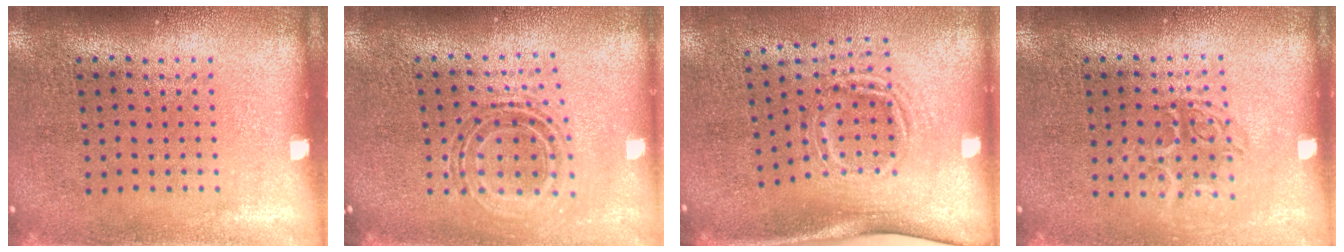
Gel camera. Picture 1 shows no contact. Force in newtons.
{"total": 0.7, "press": 0.7, "slide": 0.3}
{"total": 1.9, "press": 1.3, "slide": 1.4}
{"total": 1.2, "press": 1.1, "slide": 0.5}